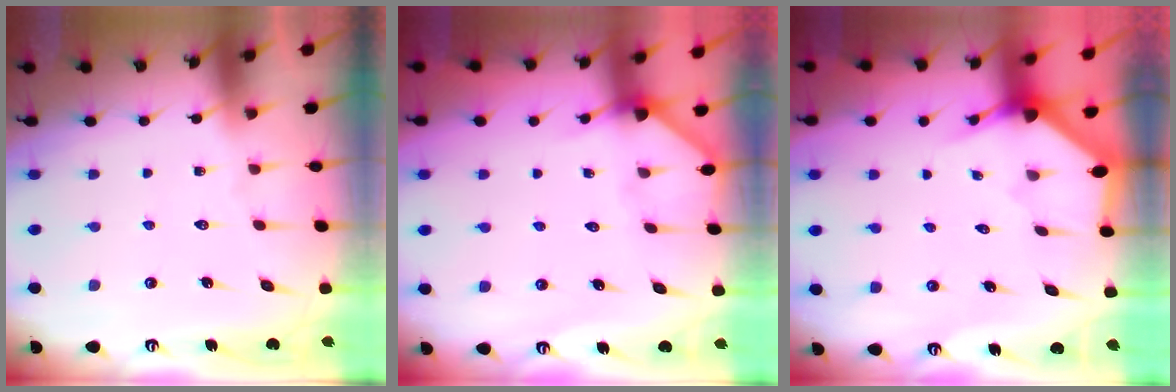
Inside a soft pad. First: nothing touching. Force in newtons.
{"total": 4.4, "press": 4.3, "slide": 0.5}
{"total": 2.5, "press": 2.5, "slide": 0.2}